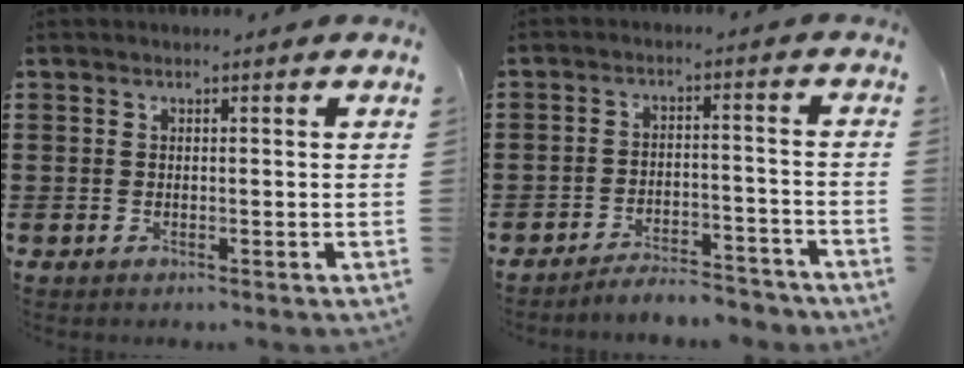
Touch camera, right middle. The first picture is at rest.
{"total": 4.7, "force": [-4.7, 0.4, 0.5], "torque": [-0.011, 0.007, -0.098]}